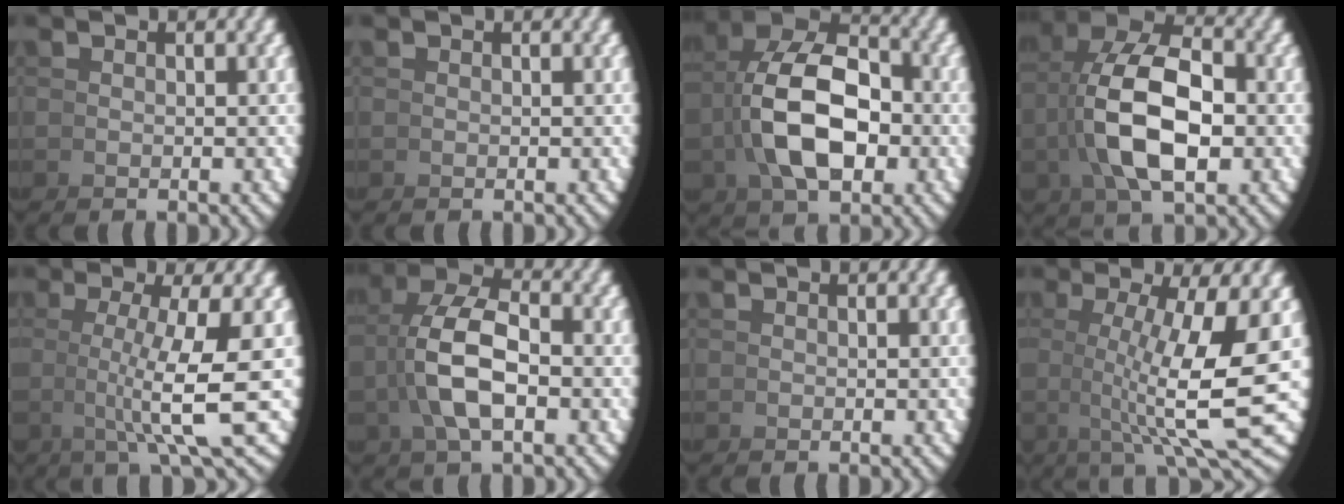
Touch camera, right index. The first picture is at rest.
{"total": 0.0}
{"total": 9.4, "force": [1.2, 5.9, 7.3], "torque": [-0.130, -0.004, 0.024]}
{"total": 8.8, "force": [1.4, 4.8, 7.2], "torque": [-0.141, -0.008, 0.030]}
{"total": 7.3, "force": [0.7, 1.3, 7.2], "torque": [-0.108, -0.003, 0.018]}
{"total": 5.7, "force": [1.3, 2.5, 5.0], "torque": [-0.098, 0.000, 0.026]}
{"total": 0.0}
{"total": 11.2, "force": [1.2, 3.8, 10.4], "torque": [-0.141, -0.007, 0.024]}